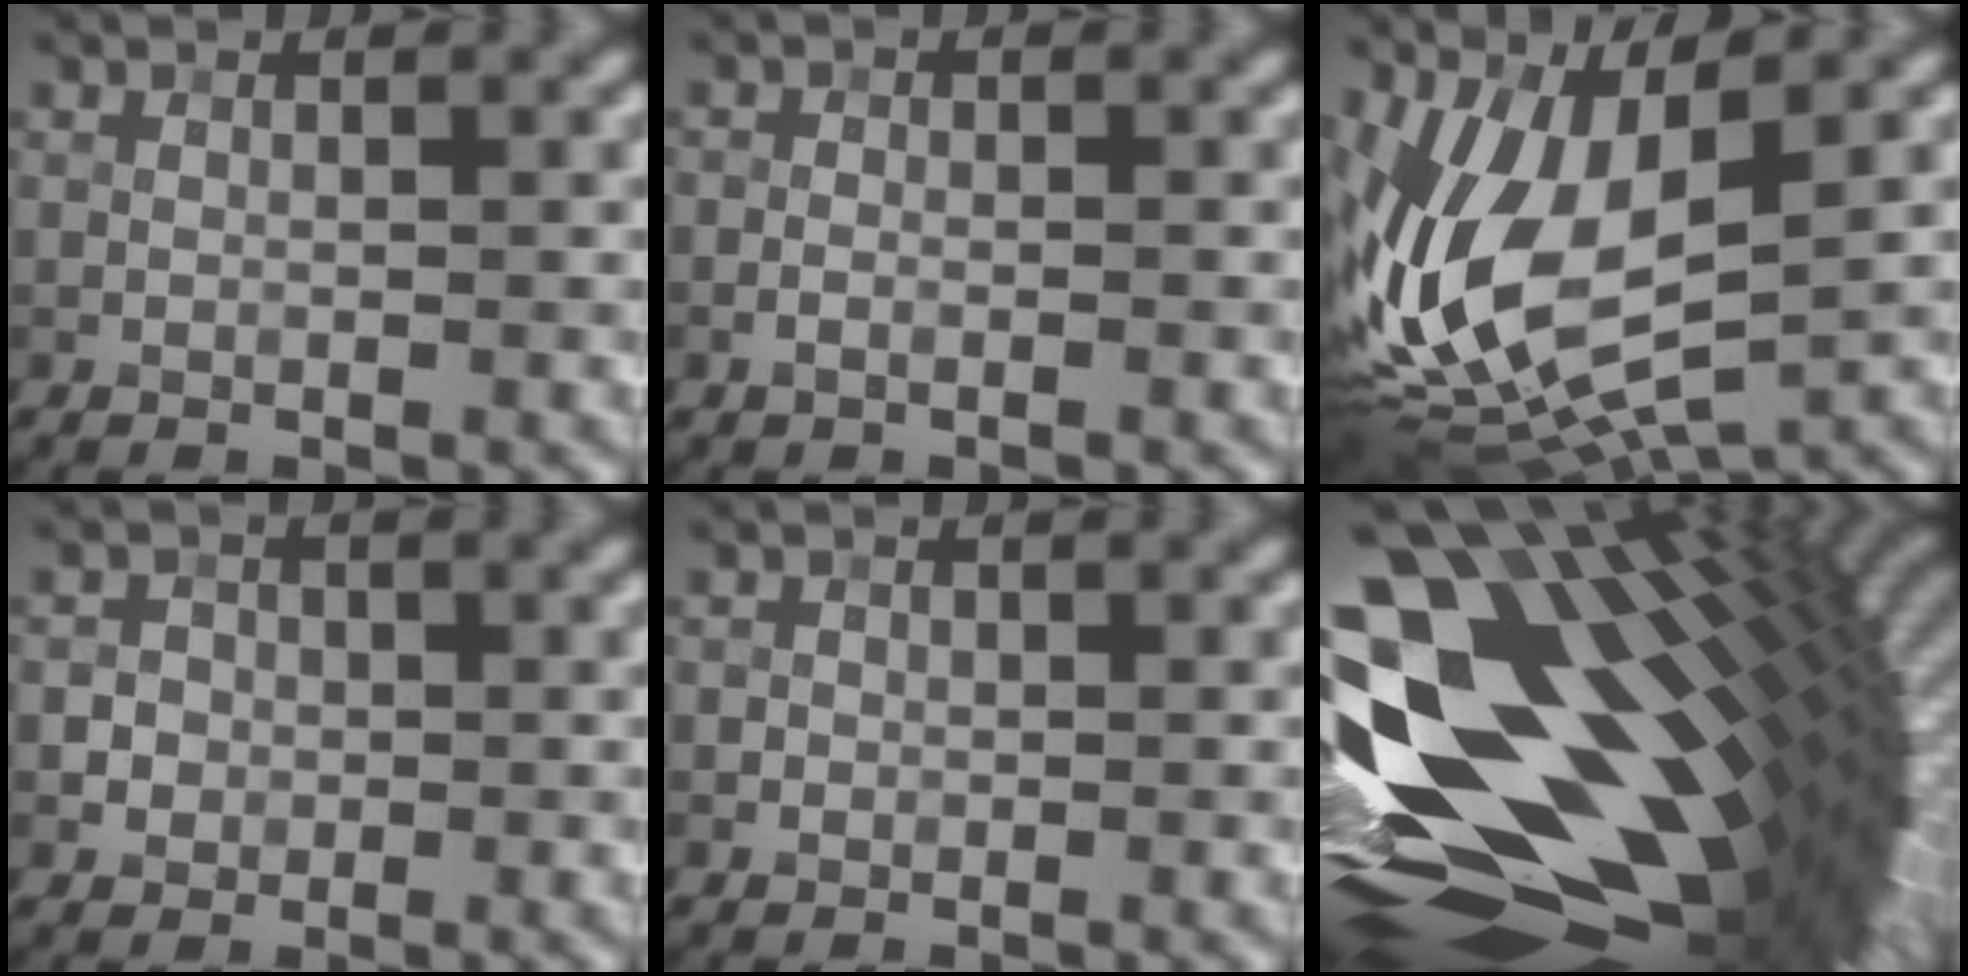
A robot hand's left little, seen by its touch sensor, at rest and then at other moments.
{"total": 0.8, "force": [-0.8, 0.3, 0.1], "torque": [-0.004, -0.001, -0.019]}
{"total": 13.7, "force": [-0.8, 6.1, 12.2], "torque": [-0.273, -0.018, -0.011]}
{"total": 2.2, "force": [-0.5, 2.1, 0.3], "torque": [0.011, 0.007, -0.018]}
{"total": 0.9, "force": [-0.3, 0.9, -0.1], "torque": [0.006, -0.001, -0.004]}
{"total": 19.8, "force": [0.6, 9.9, 17.2], "torque": [-0.311, -0.026, 0.029]}